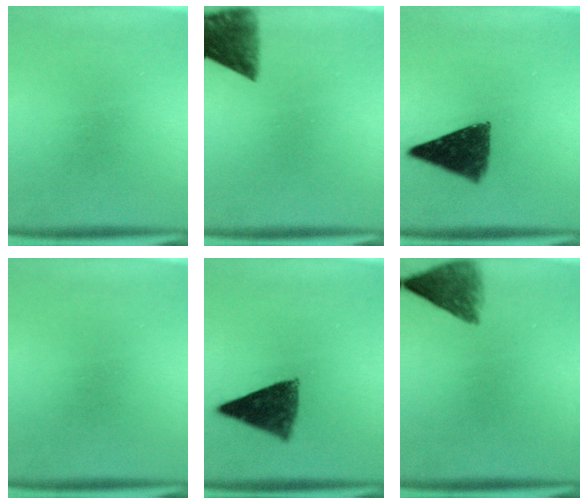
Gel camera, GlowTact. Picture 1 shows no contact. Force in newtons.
{"total": 8.4}
{"total": 10.4}
{"total": 0.0}
{"total": 9.3}
{"total": 5.3}